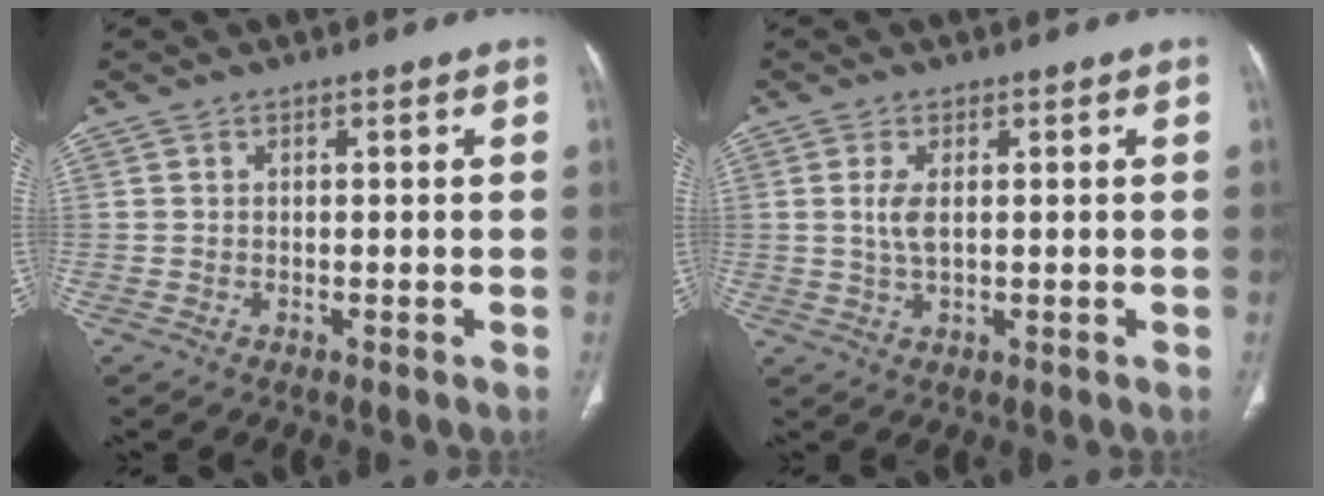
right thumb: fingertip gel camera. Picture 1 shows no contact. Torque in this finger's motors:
{"motor_torque": [-0.49, 0.49, 0.13, 0.64, 0.02]}